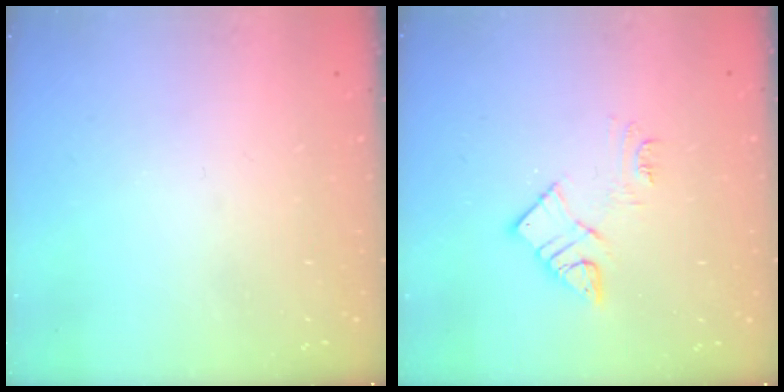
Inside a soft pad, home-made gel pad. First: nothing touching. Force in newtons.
{"total": 9.7, "press": 9.6, "slide": 0.6}